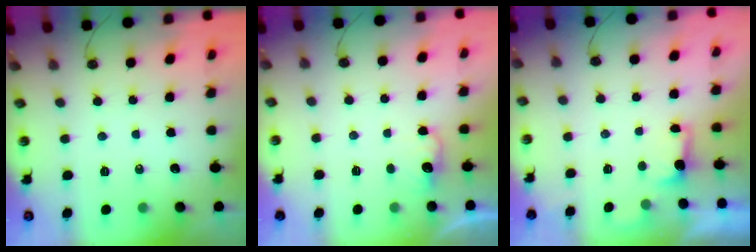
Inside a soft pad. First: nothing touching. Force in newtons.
{"total": 3.7, "press": 3.6, "slide": 1.0}
{"total": 1.1, "press": 0.7, "slide": 0.8}